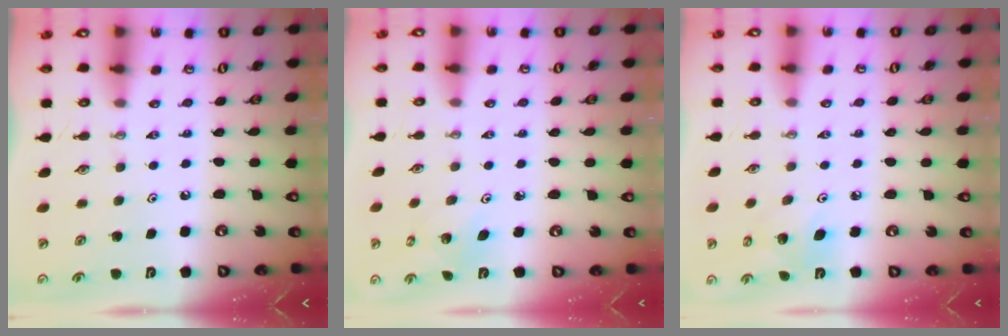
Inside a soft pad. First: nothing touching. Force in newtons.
{"total": 3.6, "press": 3.6, "slide": 0.4}
{"total": 6.6, "press": 6.4, "slide": 1.6}